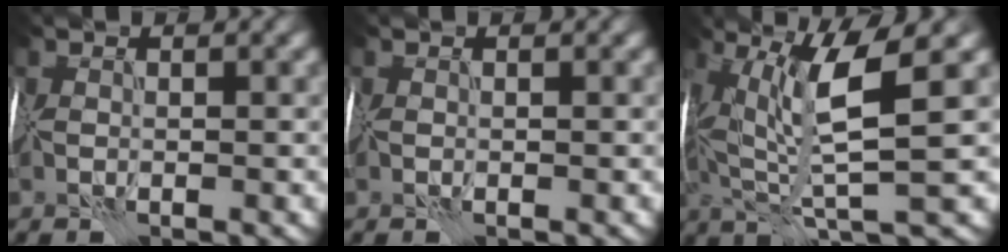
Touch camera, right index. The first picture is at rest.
{"total": 0.0}
{"total": 7.9, "force": [1.7, 1.5, 7.5], "torque": [-0.153, 0.007, 0.038]}